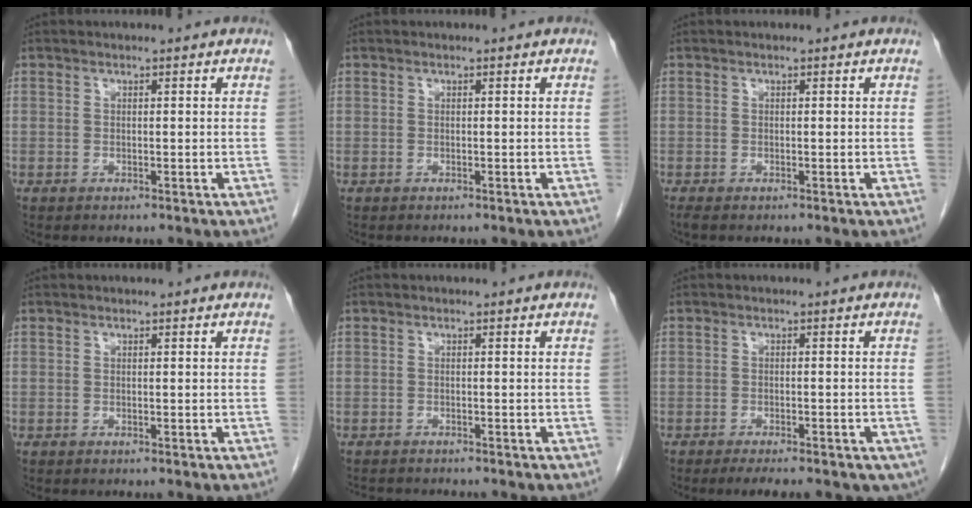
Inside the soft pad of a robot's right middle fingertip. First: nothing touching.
{"total": 0.0}
{"total": 0.5, "force": [-0.5, 0.0, 0.3], "torque": [-0.007, -0.003, -0.009]}
{"total": 0.0}
{"total": 3.9, "force": [-3.7, 0.6, 1.1], "torque": [-0.015, -0.009, -0.054]}
{"total": 10.6, "force": [-7.8, 3.7, 6.2], "torque": [-0.086, -0.008, -0.093]}